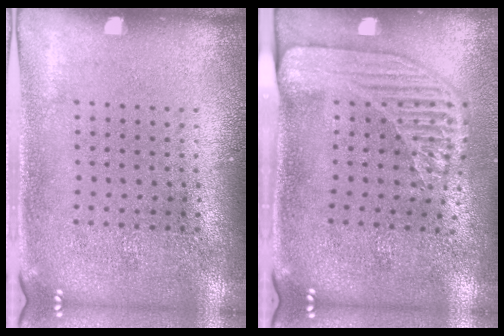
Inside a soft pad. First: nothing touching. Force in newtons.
{"total": 2.2, "press": 1.8, "slide": 1.3}